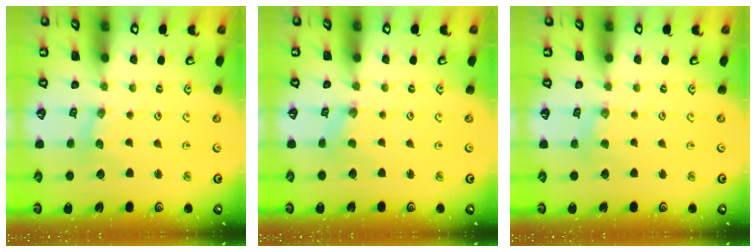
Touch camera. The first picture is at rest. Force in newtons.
{"total": 0.0}
{"total": 2.4, "press": 2.4, "slide": 0.5}